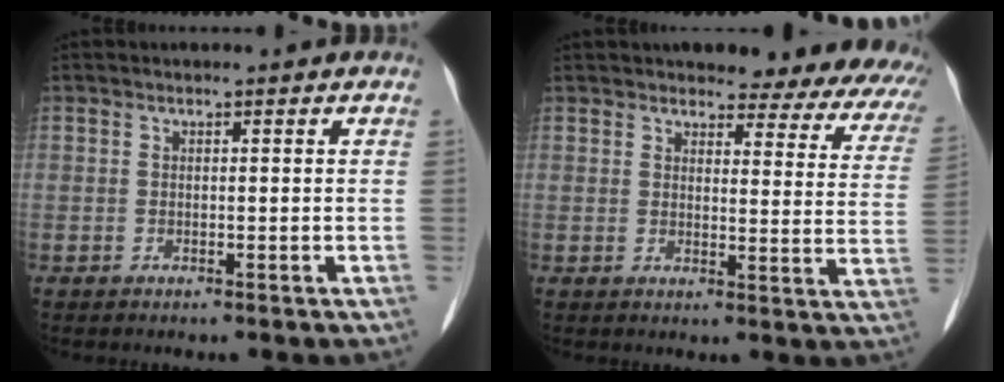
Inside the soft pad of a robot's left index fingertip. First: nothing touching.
{"total": 18.2, "force": [16.7, 4.0, 6.0], "torque": [-0.035, -0.060, 0.167]}